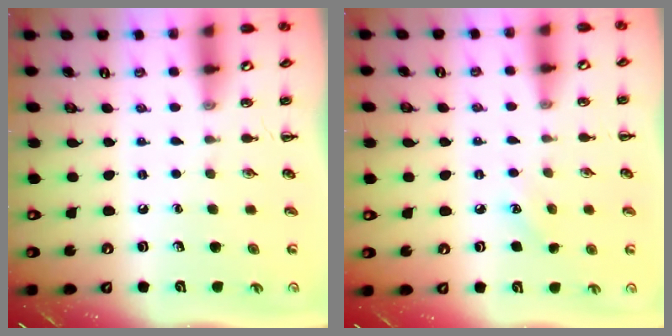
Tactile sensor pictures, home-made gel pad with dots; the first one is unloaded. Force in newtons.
{"total": 4.6, "press": 4.4, "slide": 1.3}